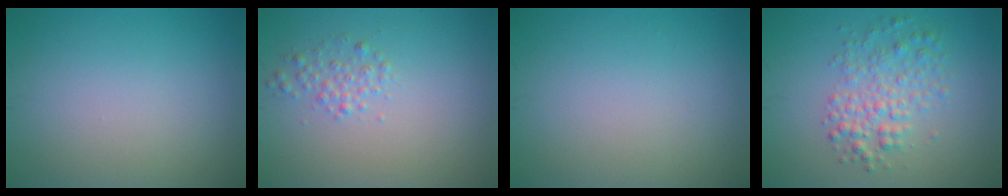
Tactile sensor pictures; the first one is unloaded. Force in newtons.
{"total": 1.5, "press": 1.5, "slide": 0.0}
{"total": 0.0}
{"total": 3.4, "press": 3.4, "slide": 0.1}